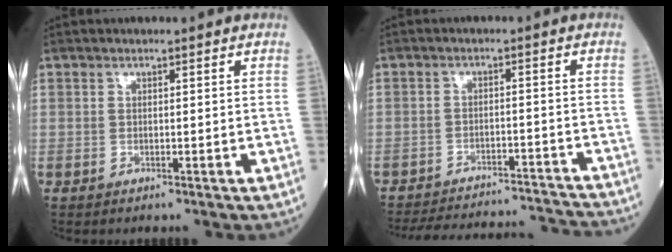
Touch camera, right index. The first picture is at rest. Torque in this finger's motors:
{"motor_torque": [-1.95, -0.19, -0.36, -0.21]}